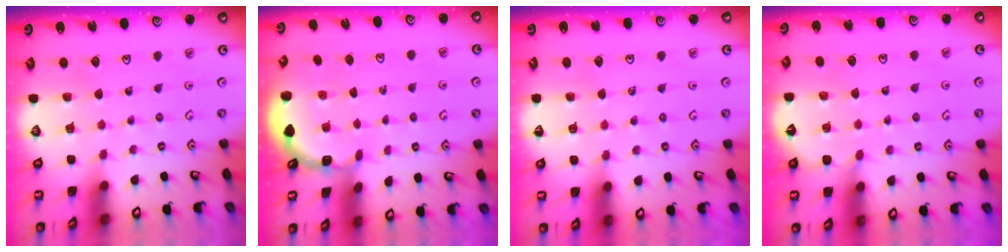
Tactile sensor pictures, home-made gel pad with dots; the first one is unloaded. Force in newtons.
{"total": 1.5, "press": 1.5, "slide": 0.2}
{"total": 4.3, "press": 4.3, "slide": 0.7}
{"total": 5.1, "press": 5.1, "slide": 0.6}